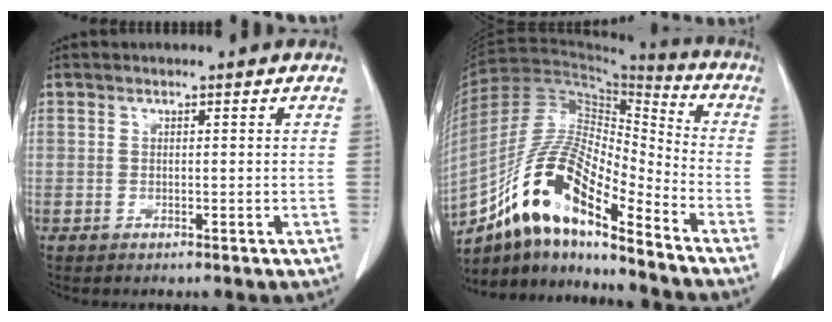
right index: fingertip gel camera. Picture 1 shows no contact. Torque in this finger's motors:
{"motor_torque": [1.11, -1.03, 0.67, 0.21]}